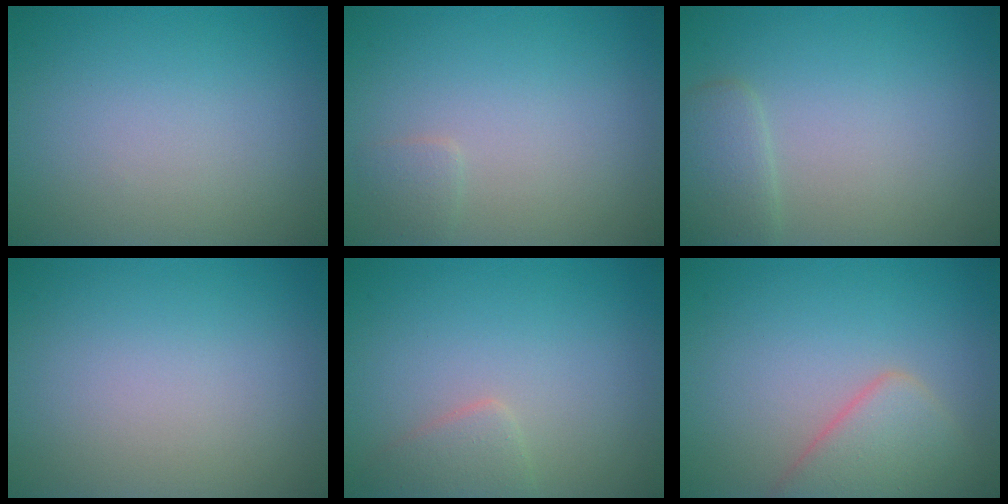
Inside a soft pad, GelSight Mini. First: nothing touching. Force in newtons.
{"total": 0.9, "press": 0.9, "slide": 0.1}
{"total": 2.1, "press": 2.1, "slide": 0.1}
{"total": 0.0}
{"total": 1.8, "press": 1.8, "slide": 0.1}
{"total": 3.9, "press": 3.9, "slide": 0.3}